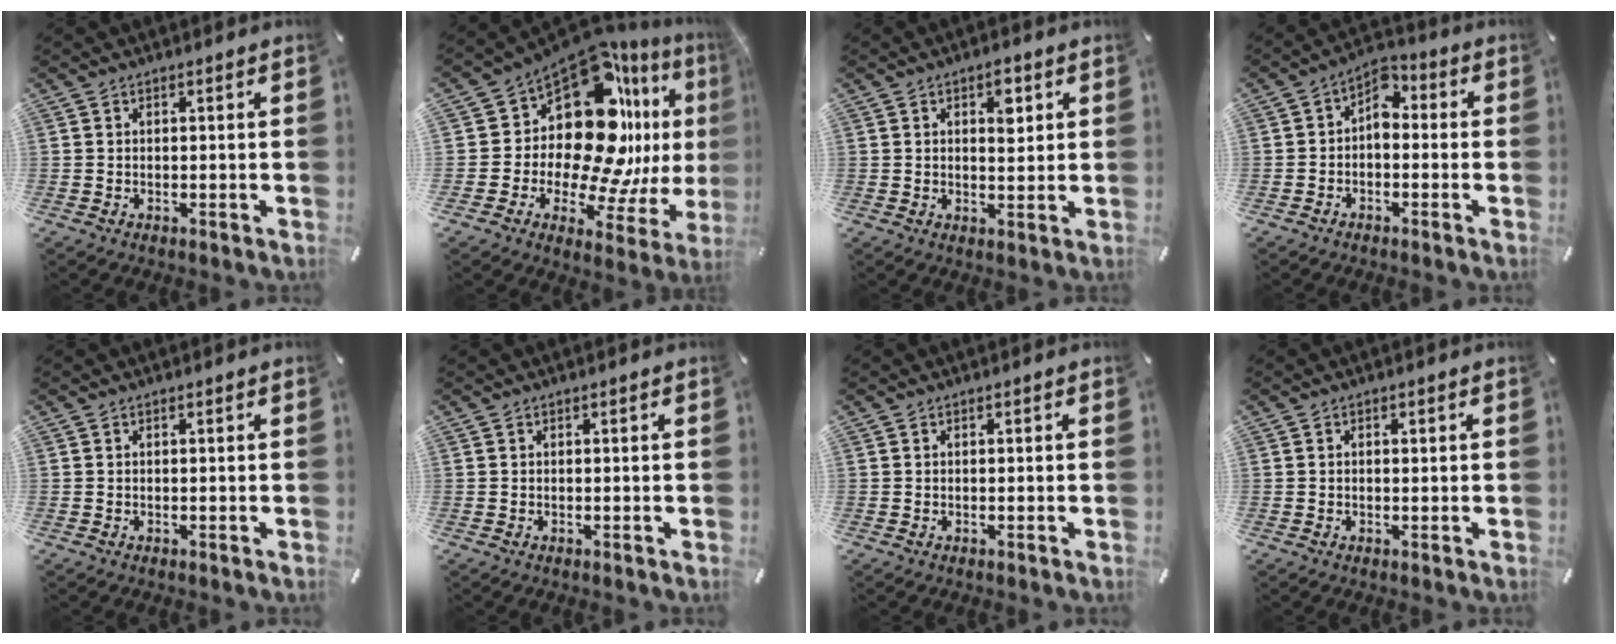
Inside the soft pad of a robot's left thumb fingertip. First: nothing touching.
{"total": 21.2, "force": [7.7, 12.5, 15.3], "torque": [-0.261, -0.099, 0.127]}
{"total": 4.8, "force": [1.8, 2.6, 3.6], "torque": [-0.037, -0.009, 0.021]}
{"total": 4.8, "force": [-0.6, 3.5, 3.2], "torque": [-0.055, 0.007, -0.017]}
{"total": 0.0}
{"total": 0.0}
{"total": 0.0}
{"total": 0.8, "force": [0.0, 0.5, 0.6], "torque": [-0.012, 0.002, -0.001]}